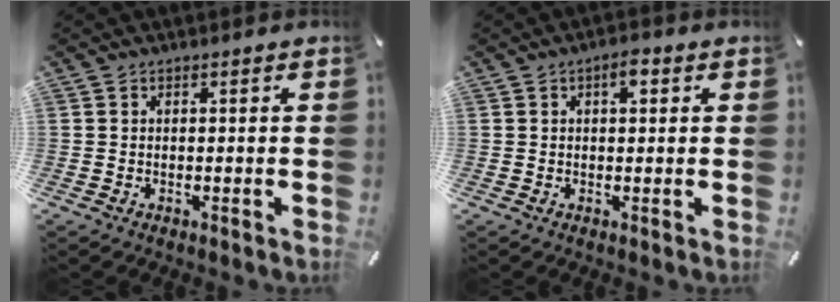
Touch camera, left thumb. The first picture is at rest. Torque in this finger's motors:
{"motor_torque": [0.13, -0.03, 0.37, -0.13, 0.09]}